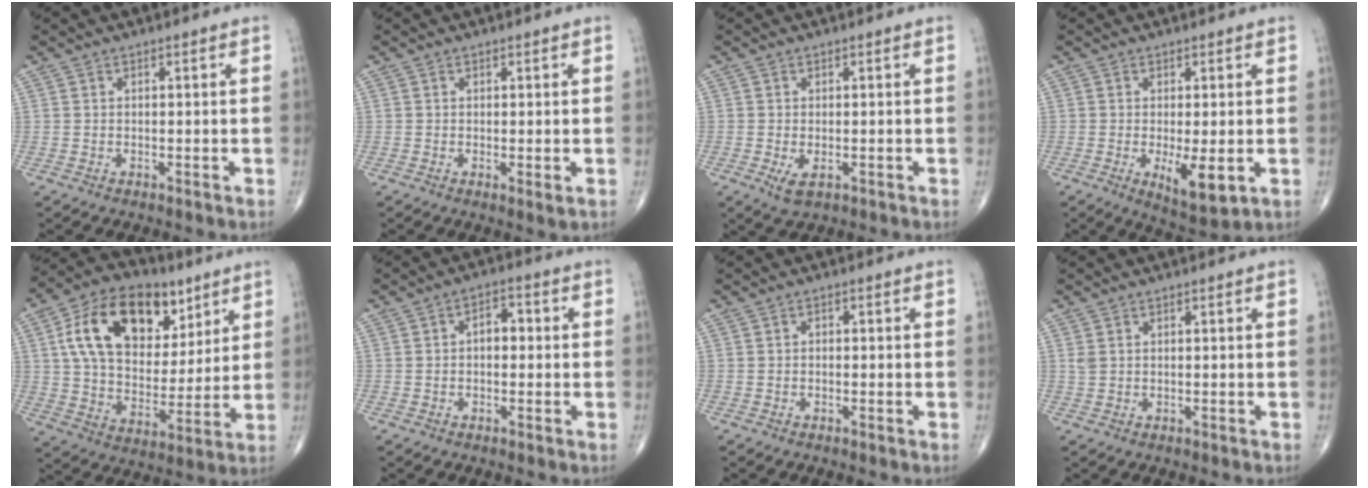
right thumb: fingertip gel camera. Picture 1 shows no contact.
{"total": 1.3, "force": [-0.2, 0.2, 1.3], "torque": [-0.025, -0.007, -0.003]}
{"total": 2.9, "force": [-1.0, 1.5, 2.3], "torque": [-0.042, -0.006, -0.012]}
{"total": 7.2, "force": [-1.5, 2.4, 6.6], "torque": [-0.102, -0.022, -0.017]}
{"total": 22.0, "force": [9.0, 13.8, 14.5], "torque": [-0.218, -0.015, 0.150]}
{"total": 4.1, "force": [0.2, 2.6, 3.2], "torque": [-0.038, 0.019, -0.004]}
{"total": 0.7, "force": [-0.1, 0.5, 0.4], "torque": [-0.004, 0.003, -0.005]}
{"total": 1.3, "force": [0.5, 0.9, 0.8], "torque": [-0.018, 0.004, 0.015]}